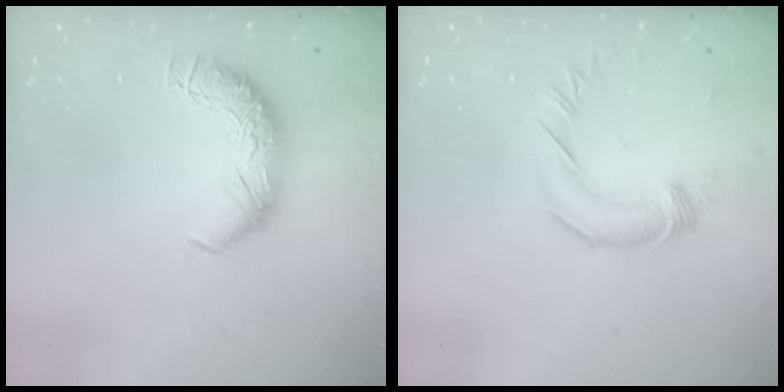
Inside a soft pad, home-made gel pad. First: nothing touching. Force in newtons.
{"total": 1.9, "press": 1.9, "slide": 0.1}